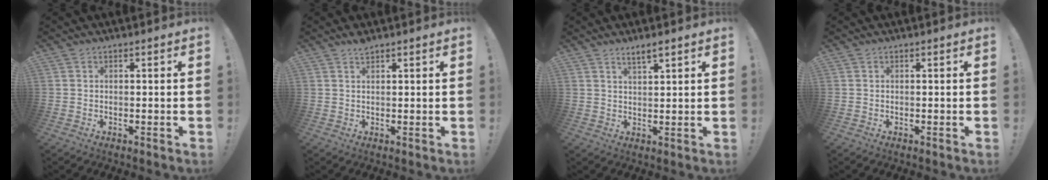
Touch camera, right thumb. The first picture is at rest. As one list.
[{"total": 1.9, "force": [1.6, 0.4, 0.8], "torque": [-0.010, -0.008, 0.027]}, {"total": 3.5, "force": [2.7, 0.6, 2.1], "torque": [-0.035, -0.016, 0.046]}, {"total": 0.0}]